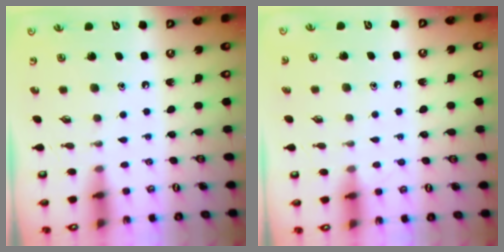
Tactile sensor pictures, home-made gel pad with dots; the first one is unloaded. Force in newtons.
{"total": 3.0, "press": 3.0, "slide": 0.3}